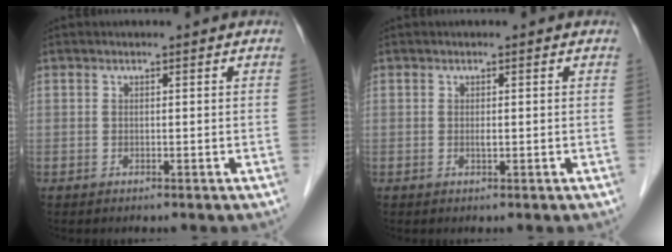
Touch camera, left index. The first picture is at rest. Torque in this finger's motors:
{"motor_torque": [0.11, 0.21, 0.00, 0.00]}